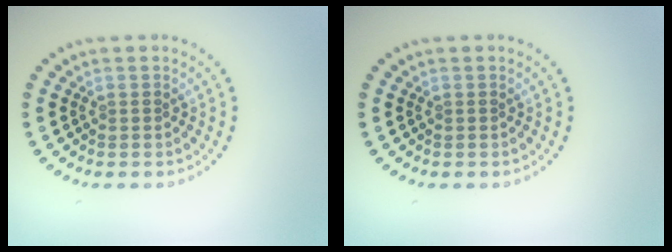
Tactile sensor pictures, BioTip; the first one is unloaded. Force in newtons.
{"total": 0.0}